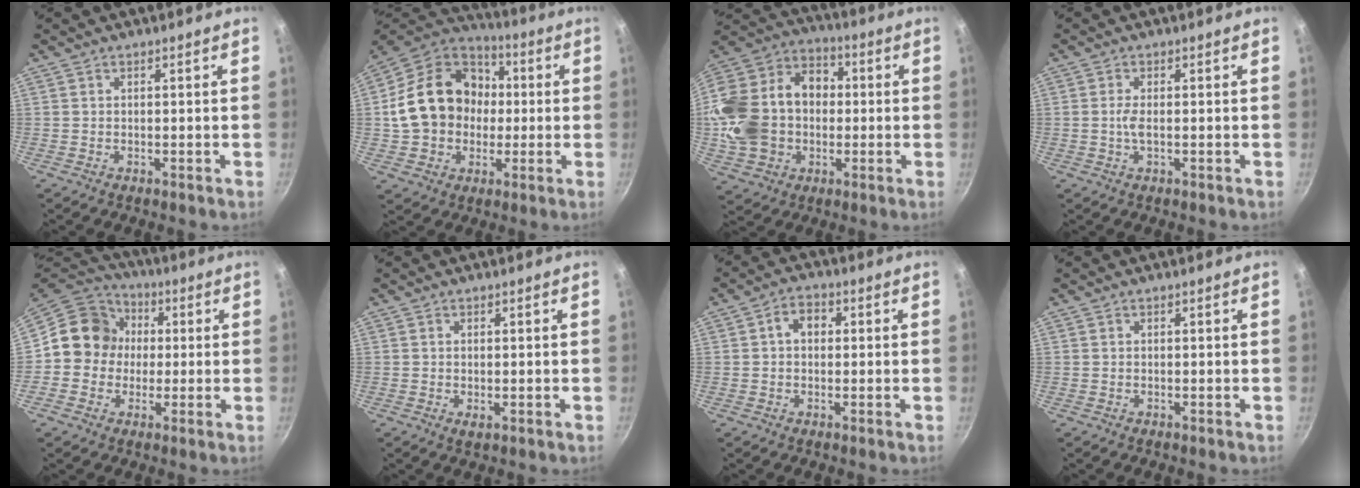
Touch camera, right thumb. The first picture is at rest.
{"total": 20.1, "force": [0.7, 16.4, 11.6], "torque": [-0.170, 0.039, 0.008]}
{"total": 24.0, "force": [-1.0, 18.8, 14.9], "torque": [-0.284, 0.057, -0.013]}
{"total": 2.1, "force": [-0.1, 0.7, 2.0], "torque": [-0.049, 0.001, -0.006]}
{"total": 12.4, "force": [0.8, 11.4, 4.8], "torque": [-0.043, 0.028, -0.009]}
{"total": 1.3, "force": [-0.1, 0.6, 1.1], "torque": [-0.020, -0.004, -0.001]}
{"total": 4.5, "force": [0.8, 3.3, 2.9], "torque": [-0.026, 0.012, 0.005]}
{"total": 0.0}